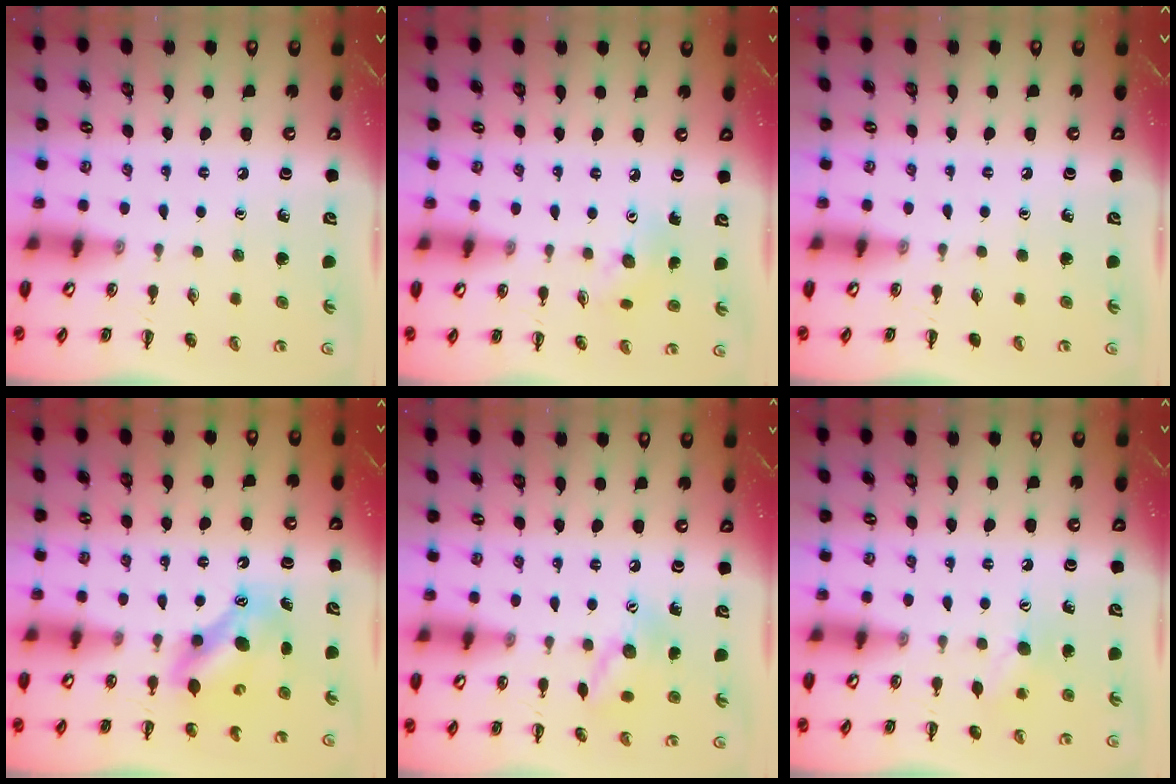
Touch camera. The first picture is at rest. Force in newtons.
{"total": 3.6, "press": 3.5, "slide": 0.9}
{"total": 0.0}
{"total": 7.4, "press": 7.3, "slide": 1.2}
{"total": 10.4, "press": 10.4, "slide": 0.6}
{"total": 7.6, "press": 7.4, "slide": 1.5}